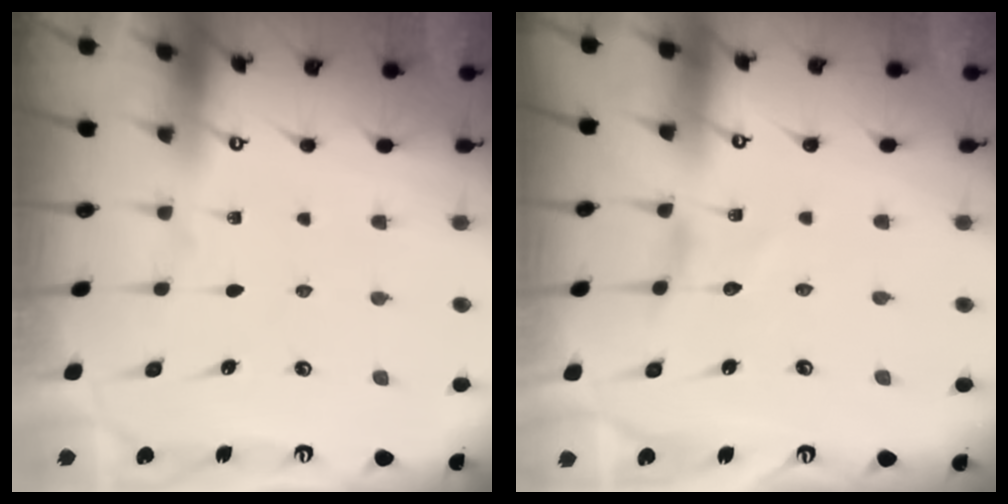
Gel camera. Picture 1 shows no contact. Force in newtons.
{"total": 0.0}